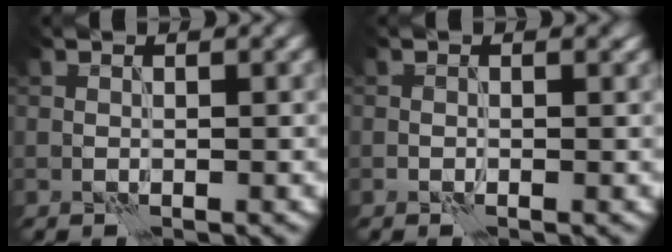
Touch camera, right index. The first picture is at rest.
{"total": 0.6, "force": [0.0, 0.4, 0.4], "torque": [-0.003, -0.004, -0.001]}